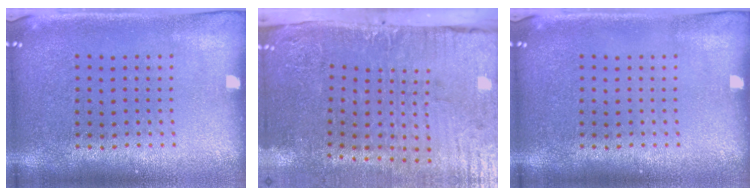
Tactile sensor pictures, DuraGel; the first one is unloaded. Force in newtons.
{"total": 4.9, "press": 4.0, "slide": 2.9}
{"total": 0.0}